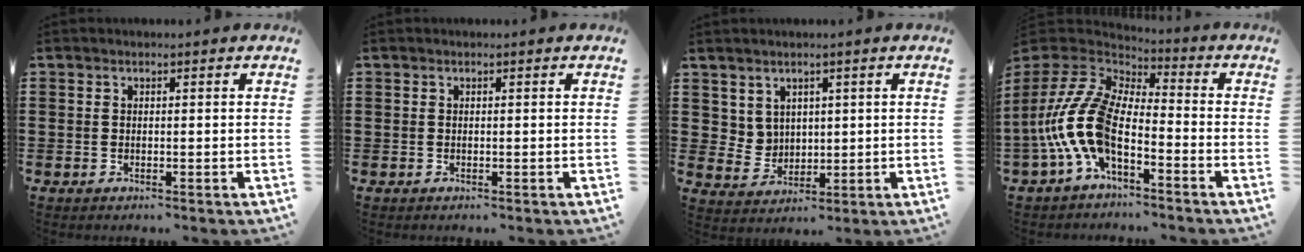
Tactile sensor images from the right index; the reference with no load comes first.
{"total": 0.0}
{"total": 4.0, "force": [2.8, 2.9, 0.5], "torque": [-0.024, 0.001, 0.053]}
{"total": 12.1, "force": [-3.5, 6.0, 9.9], "torque": [-0.253, -0.014, -0.079]}